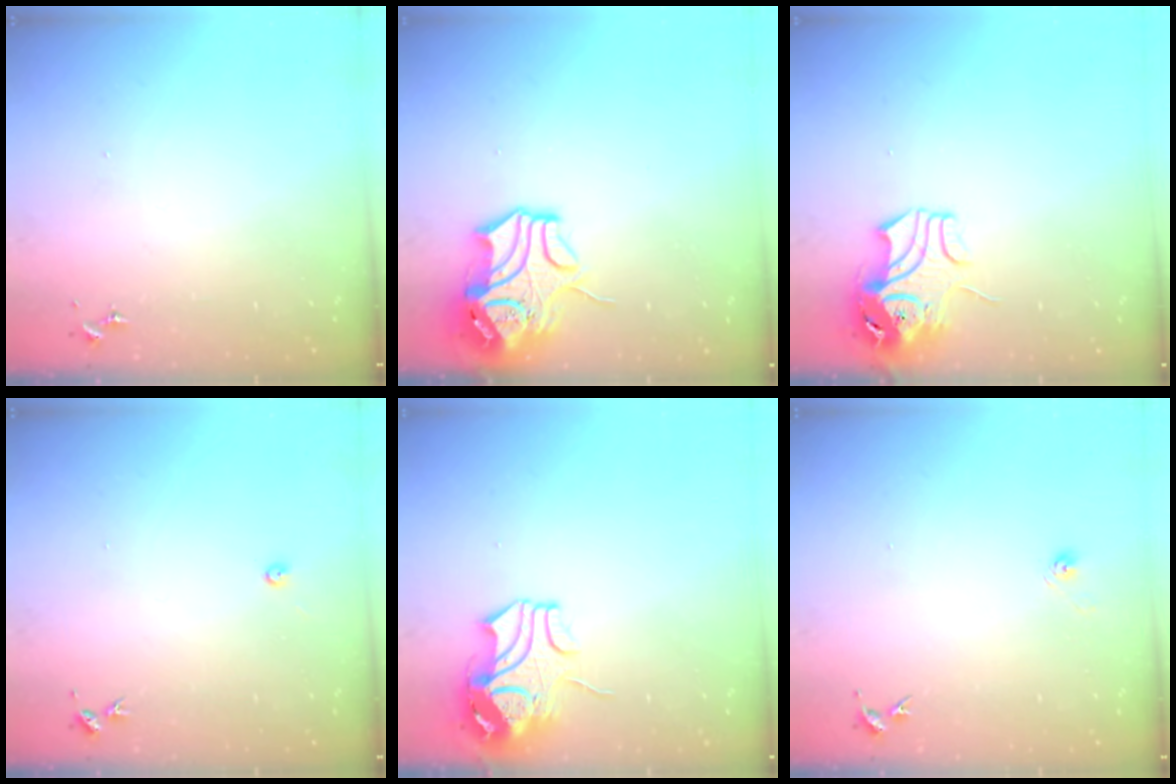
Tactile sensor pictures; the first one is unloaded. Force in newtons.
{"total": 14.0, "press": 13.8, "slide": 2.1}
{"total": 9.1, "press": 9.0, "slide": 1.4}
{"total": 3.0, "press": 3.0, "slide": 0.4}
{"total": 10.5, "press": 10.4, "slide": 1.1}
{"total": 3.2, "press": 2.7, "slide": 1.7}